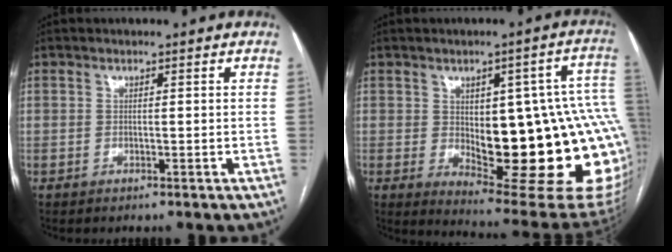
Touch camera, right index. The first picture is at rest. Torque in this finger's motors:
{"motor_torque": [2.14, 0.00, 0.62, 0.20]}